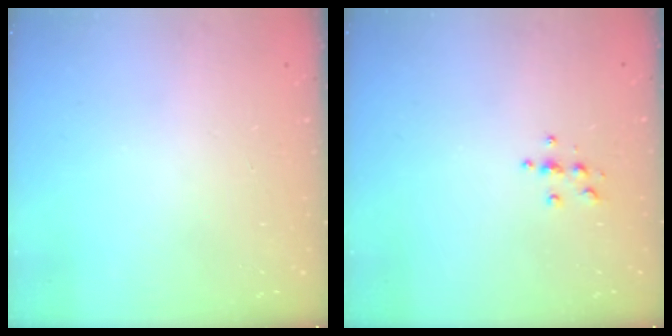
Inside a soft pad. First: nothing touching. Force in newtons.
{"total": 4.0, "press": 3.9, "slide": 0.4}